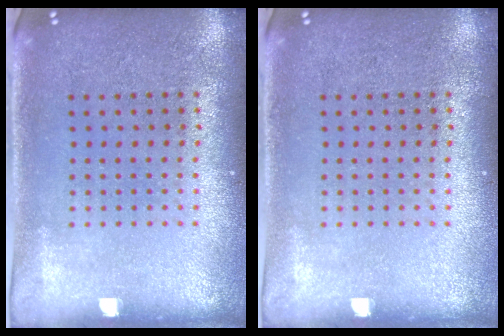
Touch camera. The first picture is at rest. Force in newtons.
{"total": 0.0}